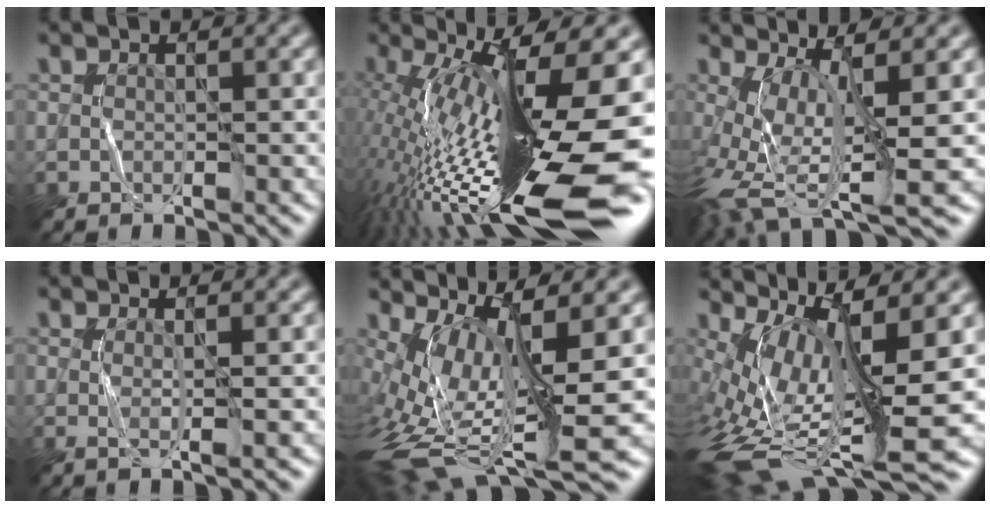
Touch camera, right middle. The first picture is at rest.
{"total": 17.6, "force": [-2.6, 4.1, 16.9], "torque": [-0.299, 0.021, -0.052]}
{"total": 9.6, "force": [-2.7, 2.6, 8.8], "torque": [-0.168, -0.009, -0.040]}
{"total": 1.0, "force": [0.1, 0.2, 1.0], "torque": [-0.017, 0.007, 0.000]}
{"total": 12.4, "force": [-1.0, 3.3, 11.9], "torque": [-0.223, -0.002, 0.009]}
{"total": 14.2, "force": [-0.8, 3.8, 13.7], "torque": [-0.247, -0.019, 0.015]}